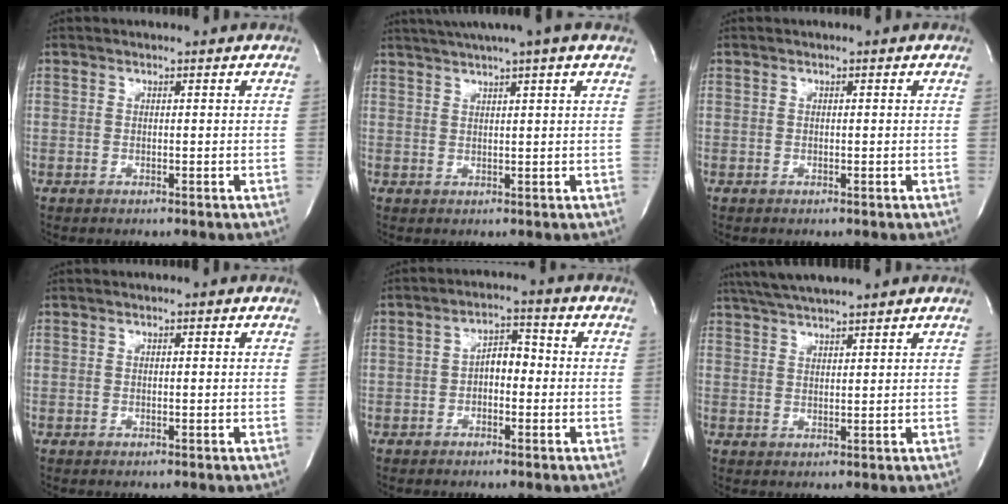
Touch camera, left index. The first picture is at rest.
{"total": 8.1, "force": [6.1, -0.8, 5.2], "torque": [-0.091, 0.026, 0.079]}
{"total": 0.0}
{"total": 0.0}
{"total": 4.1, "force": [-0.7, 2.1, 3.4], "torque": [-0.052, 0.020, -0.018]}
{"total": 6.9, "force": [6.0, -0.2, 3.4], "torque": [-0.063, 0.021, 0.102]}